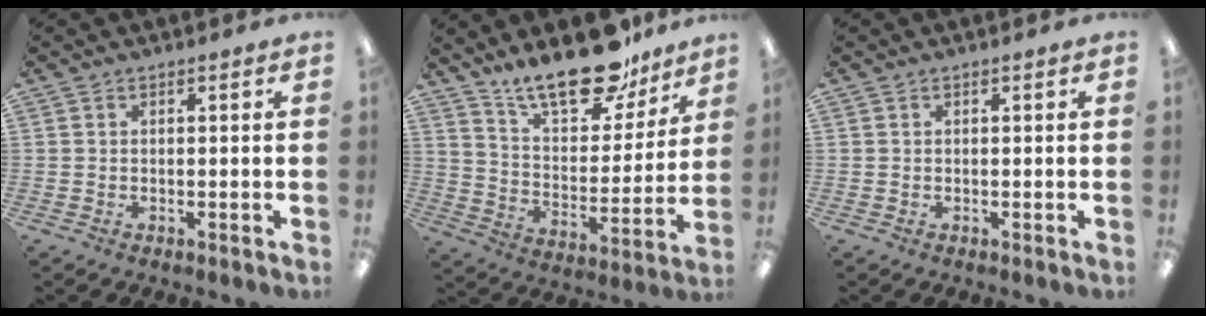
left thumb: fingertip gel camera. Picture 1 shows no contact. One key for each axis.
{"total": 20.2, "fx": 16.0, "fy": 7.6, "fz": 9.8, "tx": -0.157, "ty": -0.104, "tz": 0.277}
{"total": 0.0}